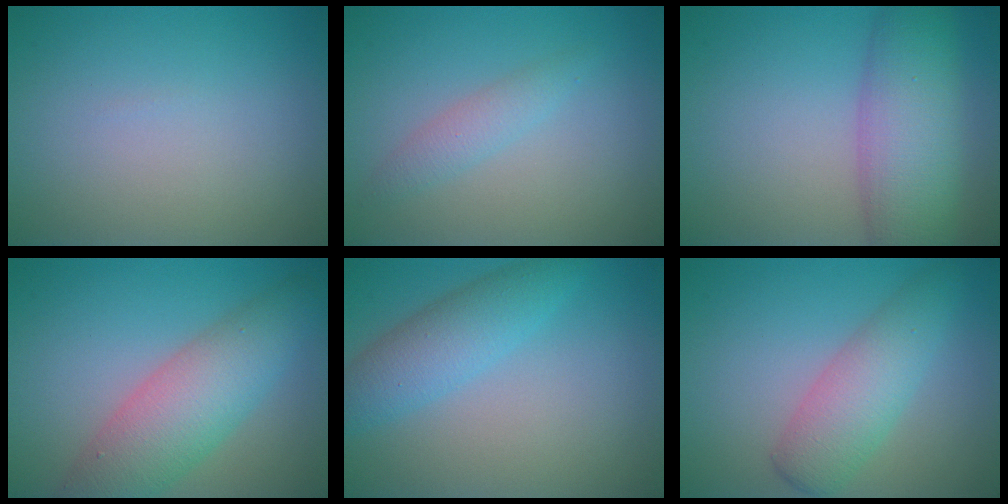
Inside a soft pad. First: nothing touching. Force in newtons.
{"total": 1.8, "press": 1.8, "slide": 0.1}
{"total": 7.4, "press": 7.4, "slide": 0.2}
{"total": 7.0, "press": 7.0, "slide": 0.2}
{"total": 4.0, "press": 4.0, "slide": 0.2}
{"total": 4.5, "press": 4.5, "slide": 0.1}